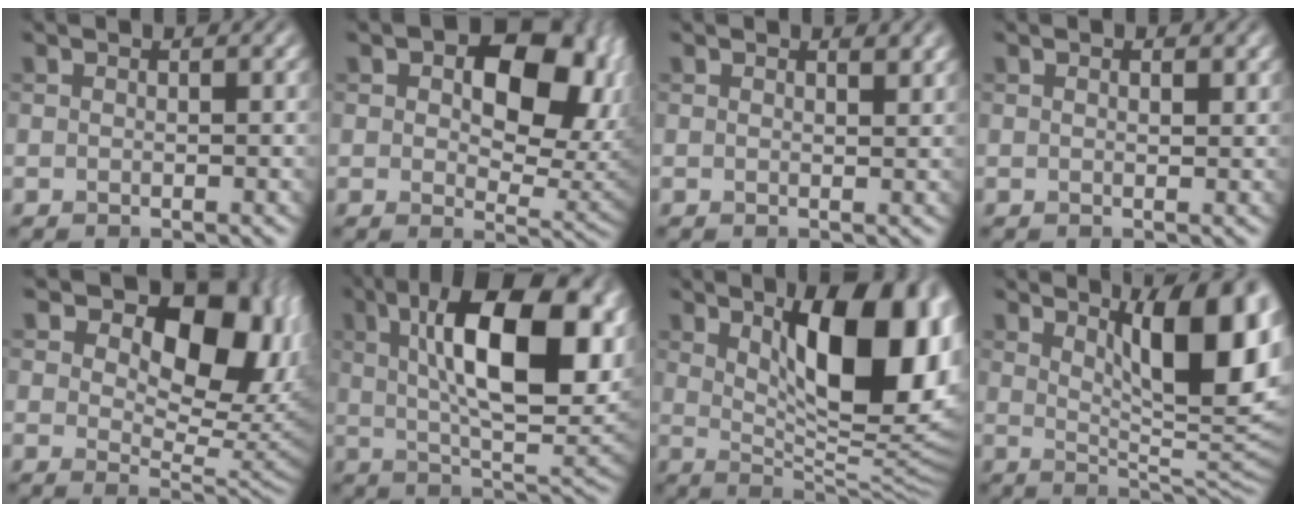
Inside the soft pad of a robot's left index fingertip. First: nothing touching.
{"total": 12.0, "force": [3.6, 6.9, 9.1], "torque": [-0.115, -0.013, 0.060]}
{"total": 1.0, "force": [0.8, 0.2, 0.5], "torque": [-0.006, -0.002, 0.014]}
{"total": 1.0, "force": [0.6, 0.4, 0.7], "torque": [-0.010, -0.001, 0.011]}
{"total": 11.6, "force": [4.5, 6.8, 8.3], "torque": [-0.110, -0.007, 0.075]}
{"total": 15.8, "force": [4.8, 5.9, 13.9], "torque": [-0.209, 0.008, 0.070]}
{"total": 14.0, "force": [4.1, 5.5, 12.2], "torque": [-0.153, -0.003, 0.065]}
{"total": 12.3, "force": [4.6, 3.9, 10.7], "torque": [-0.107, 0.003, 0.064]}